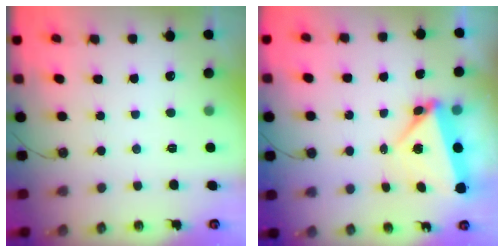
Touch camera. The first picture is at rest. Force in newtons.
{"total": 5.9, "press": 5.9, "slide": 0.7}